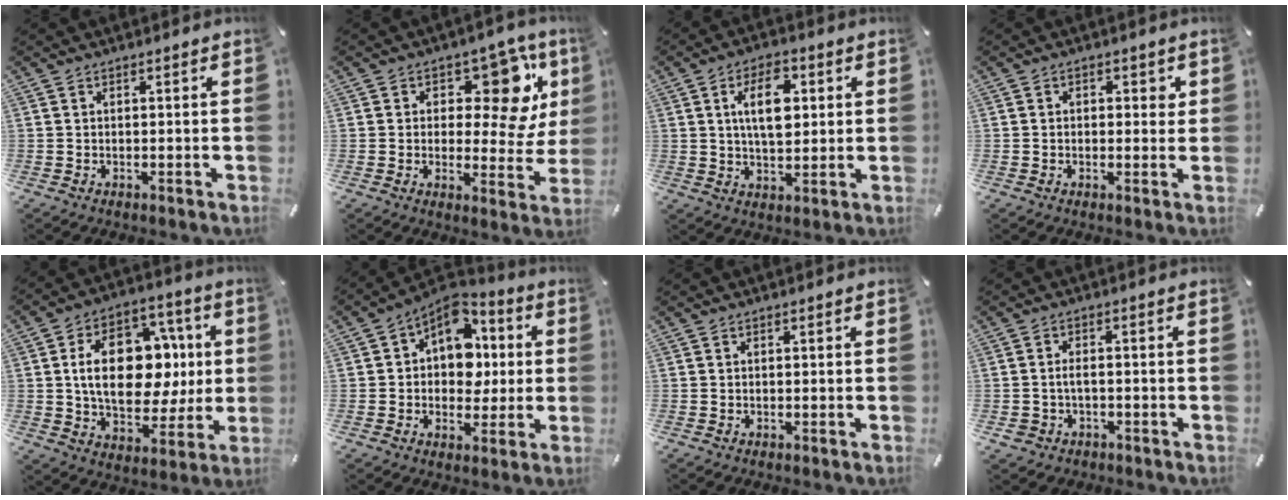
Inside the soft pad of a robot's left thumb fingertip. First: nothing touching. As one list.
[{"total": 16.4, "force": [7.0, 8.9, 11.9], "torque": [-0.145, -0.047, 0.116]}, {"total": 10.2, "force": [2.6, 5.8, 8.0], "torque": [-0.137, -0.006, 0.035]}, {"total": 2.0, "force": [0.1, 1.5, 1.3], "torque": [-0.010, 0.001, -0.005]}, {"total": 19.2, "force": [1.7, 13.2, 13.8], "torque": [-0.235, 0.000, 0.034]}, {"total": 11.9, "force": [2.9, 9.8, 6.1], "torque": [-0.086, -0.023, 0.056]}, {"total": 0.0}, {"total": 3.2, "force": [-0.9, 2.3, 2.0], "torque": [-0.052, 0.001, -0.021]}]